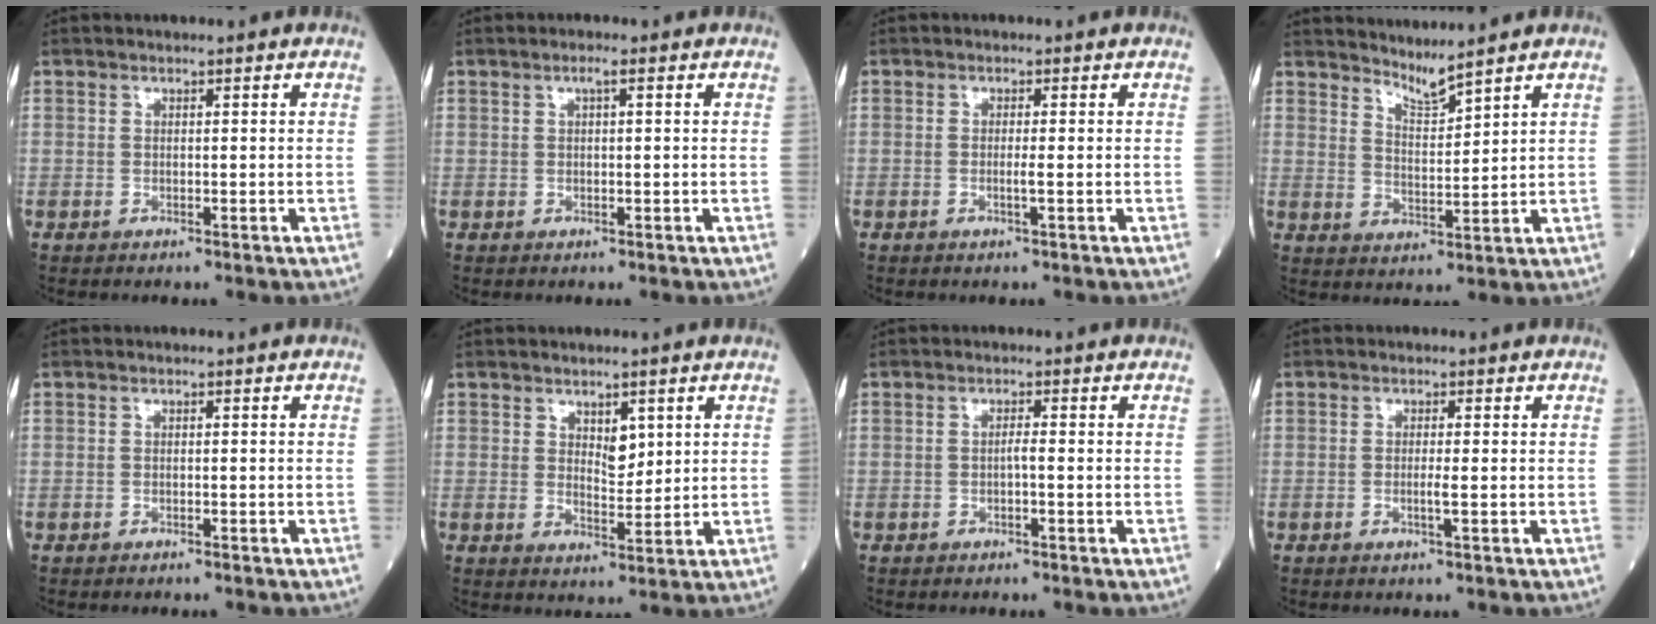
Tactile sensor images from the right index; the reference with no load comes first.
{"total": 1.6, "force": [0.6, 0.5, 1.4], "torque": [-0.035, 0.006, 0.013]}
{"total": 1.4, "force": [-0.4, 0.2, 1.4], "torque": [-0.031, -0.002, -0.007]}
{"total": 3.9, "force": [3.8, -0.6, 0.8], "torque": [-0.021, -0.015, 0.081]}
{"total": 2.6, "force": [-2.0, 1.1, 1.3], "torque": [-0.031, -0.007, -0.021]}
{"total": 4.1, "force": [1.7, 2.2, 3.0], "torque": [-0.060, 0.000, 0.037]}
{"total": 1.4, "force": [-0.4, 0.4, 1.3], "torque": [-0.030, 0.001, -0.007]}
{"total": 1.6, "force": [-0.5, 0.2, 1.5], "torque": [-0.035, -0.002, -0.009]}